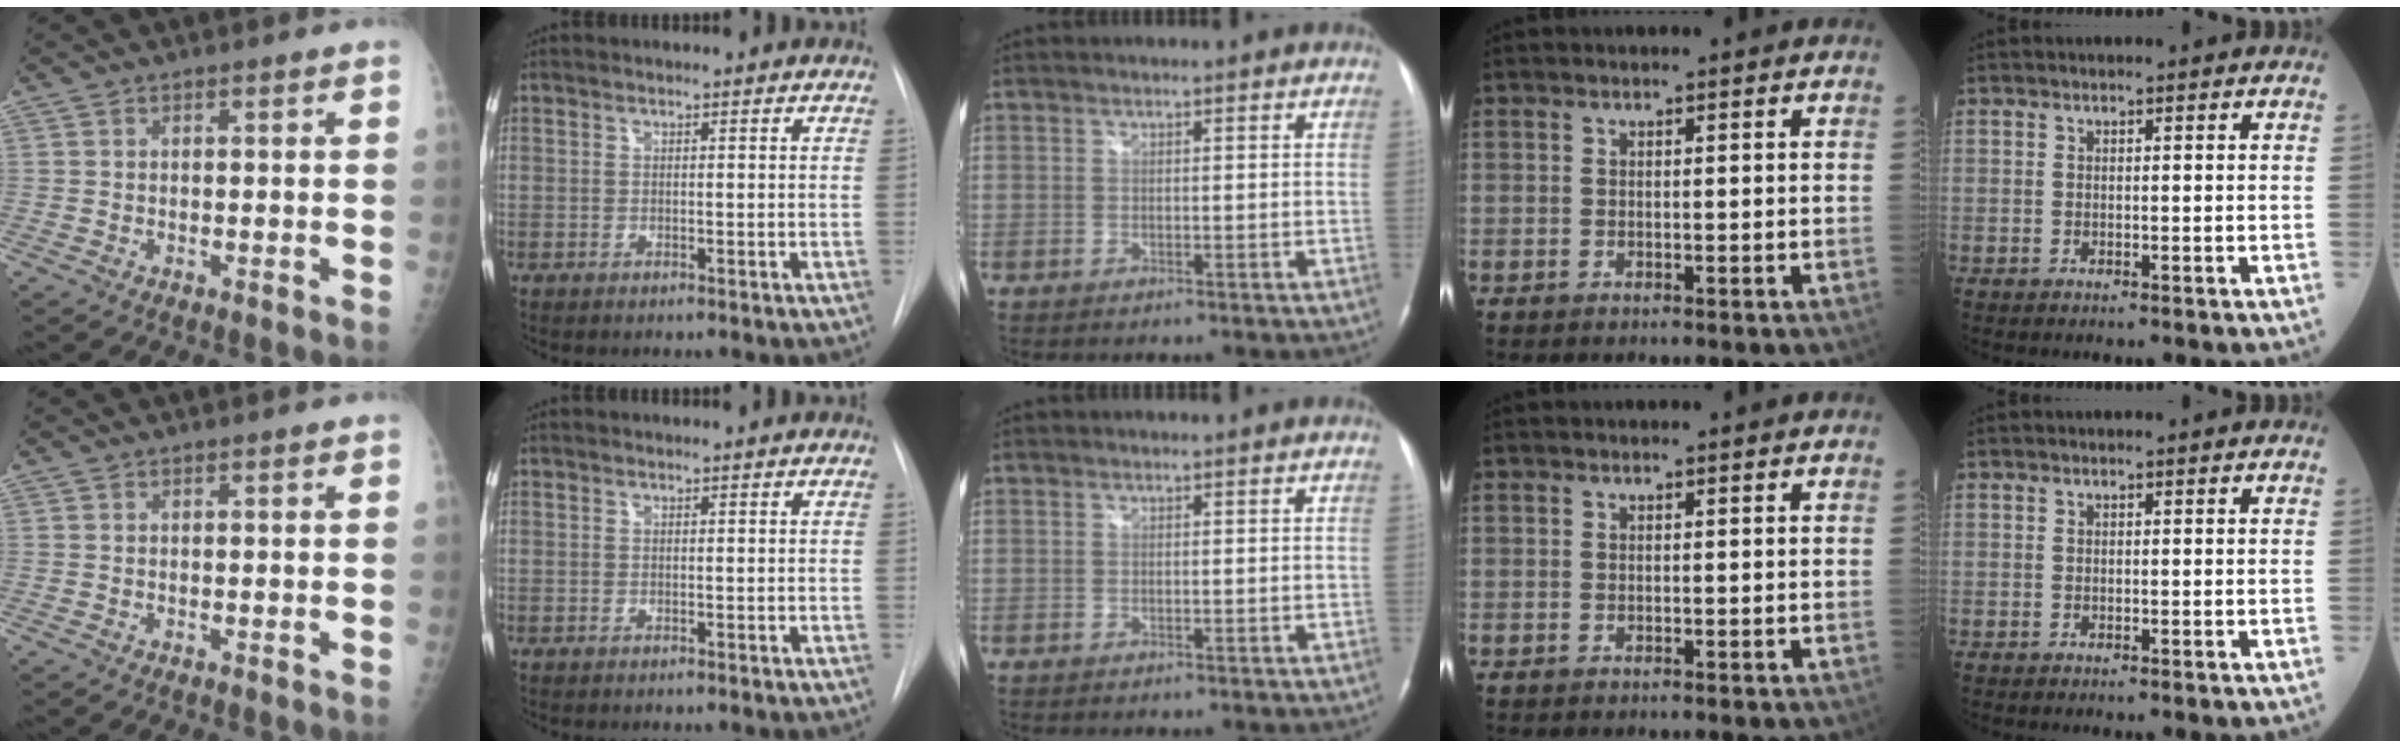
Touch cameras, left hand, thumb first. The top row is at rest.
{}